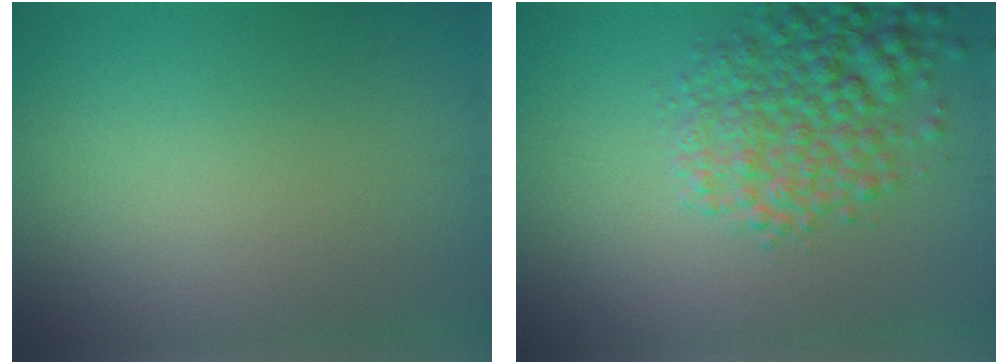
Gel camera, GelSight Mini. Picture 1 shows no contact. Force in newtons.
{"total": 5.7, "press": 5.7, "slide": 0.2}